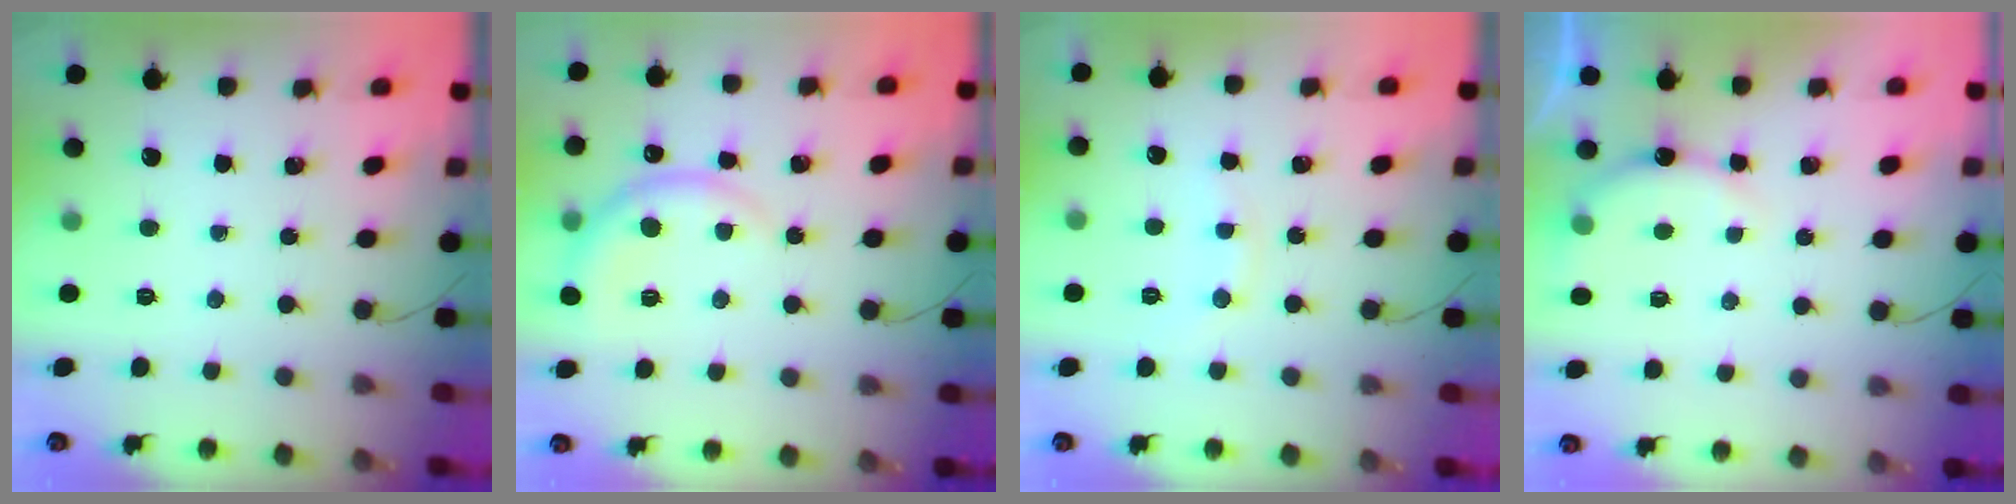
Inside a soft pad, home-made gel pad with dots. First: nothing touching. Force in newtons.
{"total": 7.2, "press": 7.2, "slide": 0.6}
{"total": 6.6, "press": 6.3, "slide": 1.7}
{"total": 6.2, "press": 6.2, "slide": 0.7}